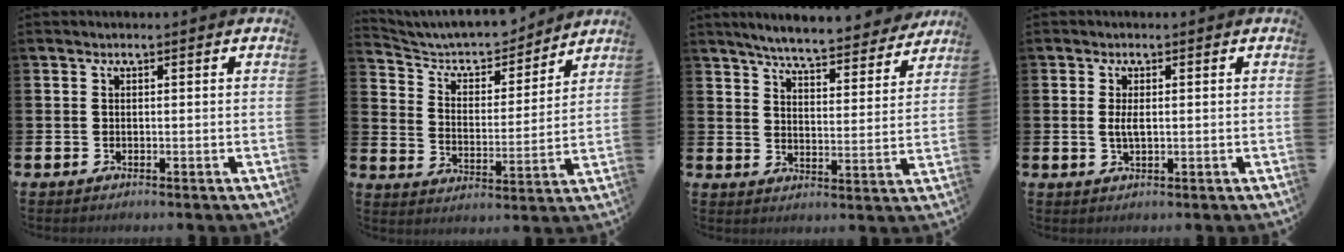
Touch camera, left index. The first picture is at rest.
{"total": 7.6, "force": [7.1, 2.1, 1.6], "torque": [-0.067, -0.052, 0.122]}
{"total": 6.5, "force": [6.3, 0.3, 1.7], "torque": [-0.051, -0.043, 0.107]}
{"total": 2.1, "force": [0.2, 0.8, 1.9], "torque": [-0.038, 0.003, 0.001]}